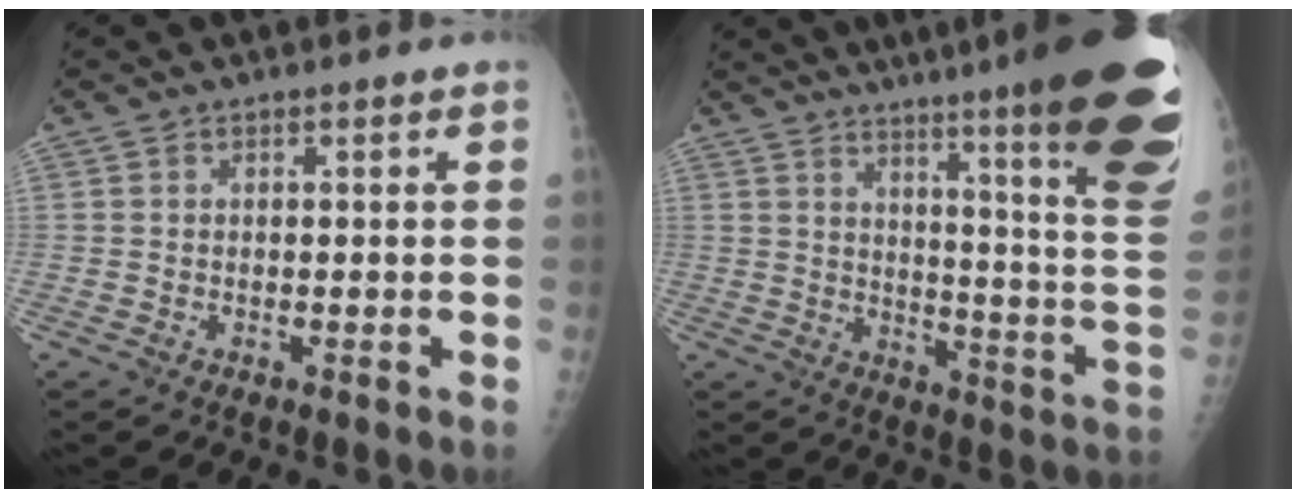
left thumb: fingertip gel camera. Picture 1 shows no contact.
{"total": 28.8, "force": [18.7, 2.6, 21.7], "torque": [-0.217, -0.103, 0.248]}